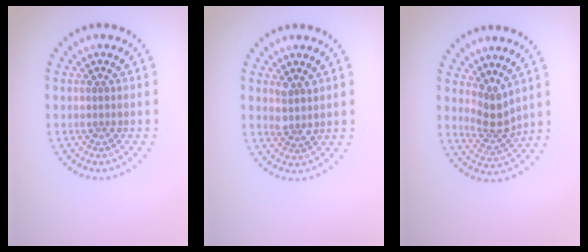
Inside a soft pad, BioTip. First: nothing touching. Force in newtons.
{"total": 1.8, "press": 1.5, "slide": 1.0}
{"total": 2.6, "press": 1.9, "slide": 1.8}